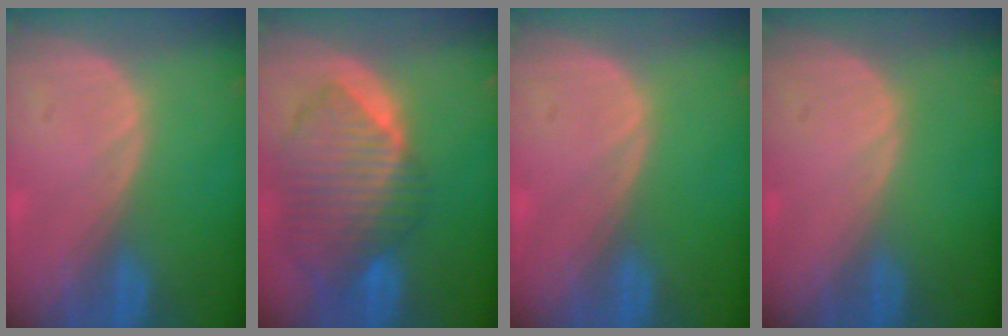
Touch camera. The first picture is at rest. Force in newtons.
{"total": 10.5, "press": 9.1, "slide": 5.2}
{"total": 0.0}
{"total": 0.0}